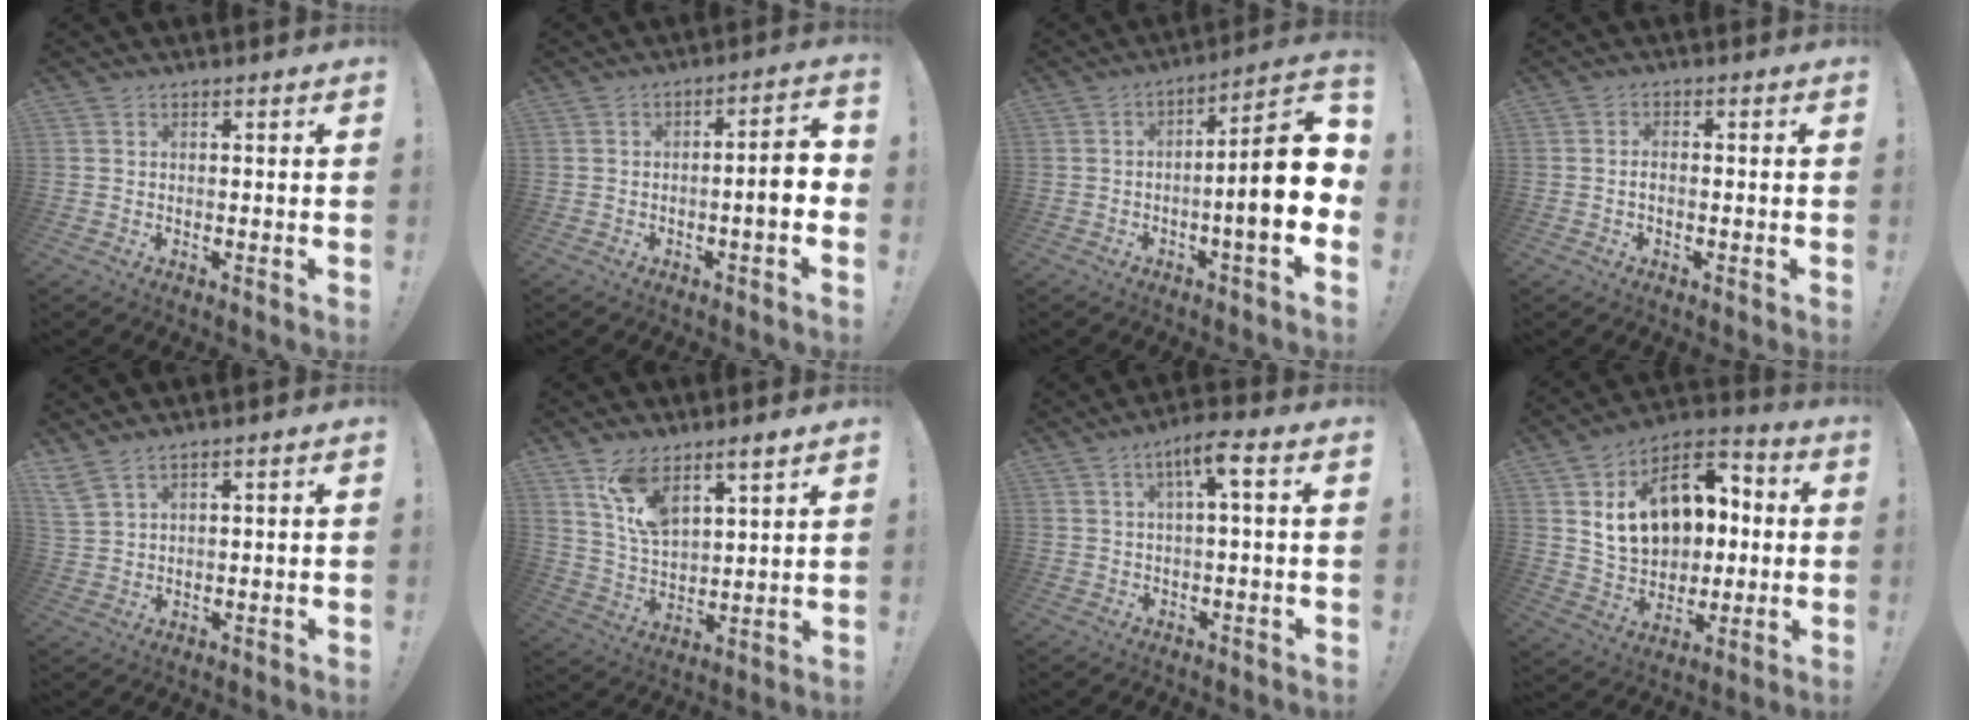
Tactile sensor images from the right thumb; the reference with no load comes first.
{"total": 6.6, "force": [-1.5, 0.5, 6.4], "torque": [-0.090, 0.001, -0.028]}
{"total": 15.4, "force": [-1.3, 2.5, 15.2], "torque": [-0.212, 0.001, -0.019]}
{"total": 1.6, "force": [-0.5, 0.8, 1.3], "torque": [-0.022, 0.006, -0.009]}
{"total": 4.8, "force": [3.9, 1.1, 2.6], "torque": [-0.055, -0.016, 0.075]}
{"total": 10.4, "force": [7.6, 3.9, 5.9], "torque": [-0.109, -0.037, 0.142]}
{"total": 6.0, "force": [1.4, 0.7, 5.8], "torque": [-0.103, 0.001, 0.017]}
{"total": 18.9, "force": [4.7, 13.8, 12.0], "torque": [-0.186, -0.007, 0.096]}